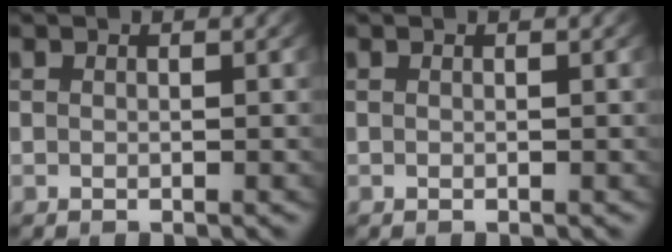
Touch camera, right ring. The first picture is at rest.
{"total": 0.0}